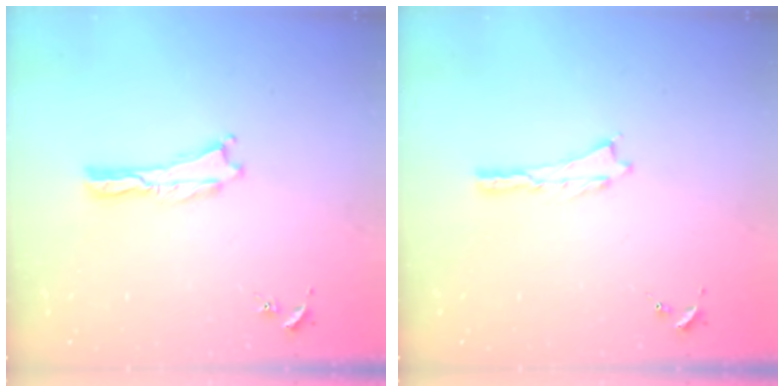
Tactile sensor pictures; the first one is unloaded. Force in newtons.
{"total": 0.0}